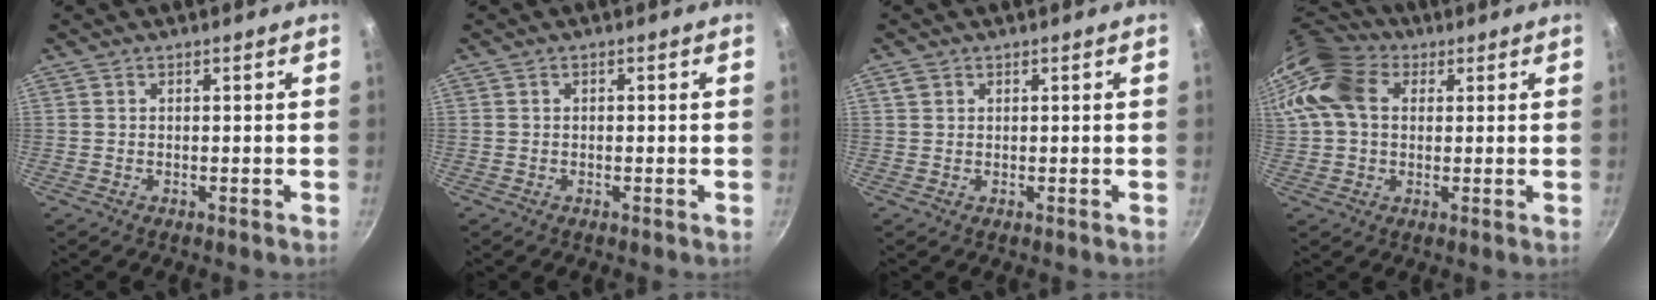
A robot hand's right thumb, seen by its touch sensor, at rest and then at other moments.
{"total": 0.5, "force": [0.0, 0.4, 0.4], "torque": [-0.005, 0.005, 0.002]}
{"total": 1.3, "force": [0.6, 1.0, 0.6], "torque": [-0.011, 0.002, 0.012]}
{"total": 15.1, "force": [3.8, 11.2, 9.4], "torque": [-0.186, 0.023, 0.054]}